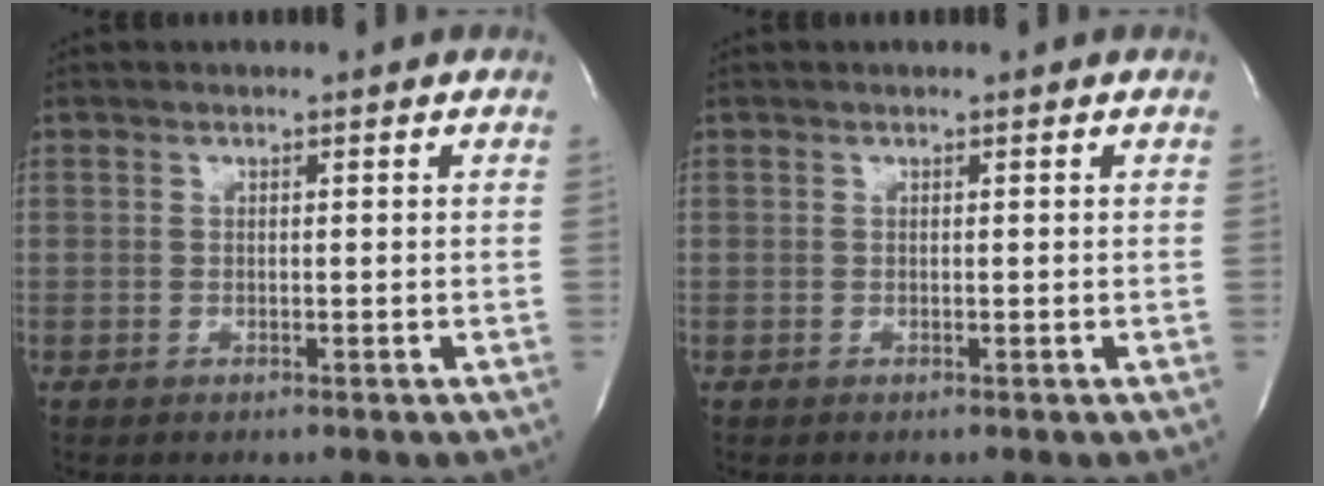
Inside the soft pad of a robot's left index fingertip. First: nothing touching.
{"total": 0.0}